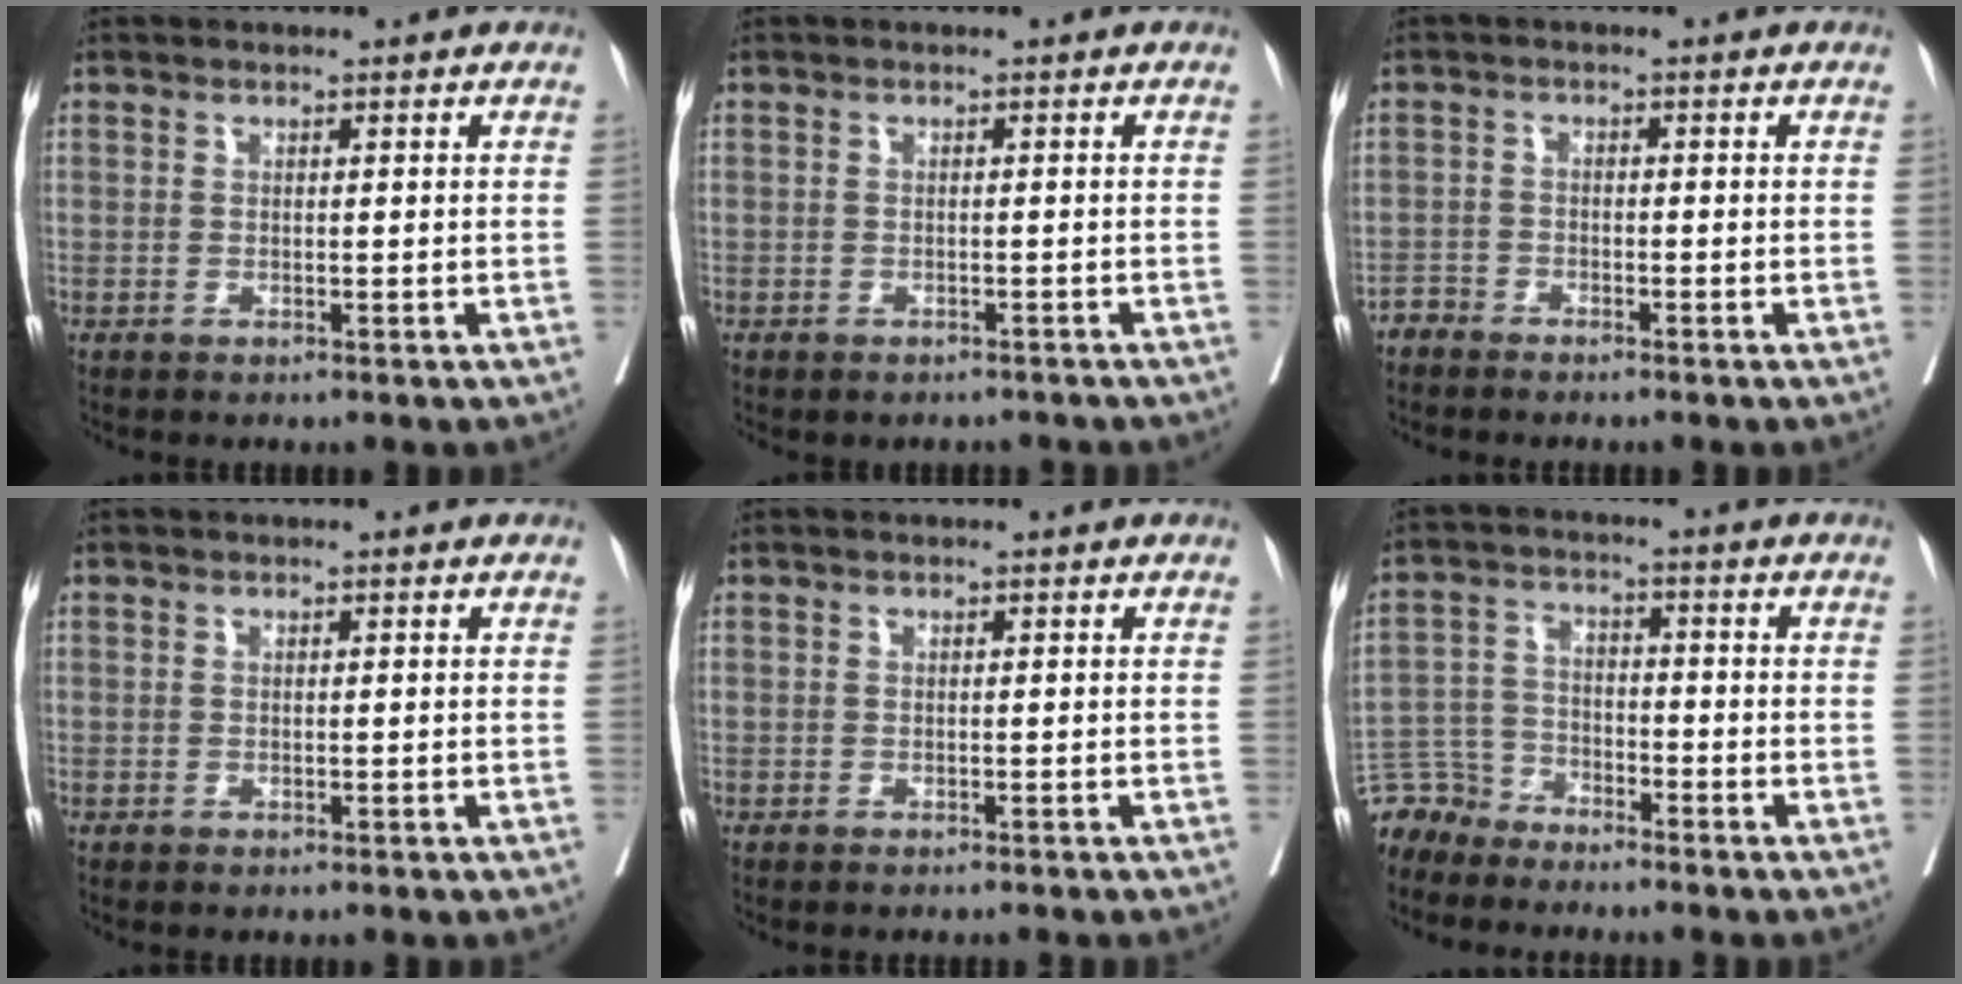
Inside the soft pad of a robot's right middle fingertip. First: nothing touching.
{"total": 2.6, "force": [-2.3, 1.2, 0.4], "torque": [-0.001, 0.002, -0.030]}
{"total": 1.8, "force": [-1.8, 0.3, -0.2], "torque": [0.010, -0.001, -0.037]}
{"total": 0.0}
{"total": 1.5, "force": [-1.4, 0.2, 0.5], "torque": [-0.006, -0.002, -0.019]}
{"total": 5.4, "force": [-5.0, 1.7, -1.1], "torque": [0.024, 0.010, -0.103]}